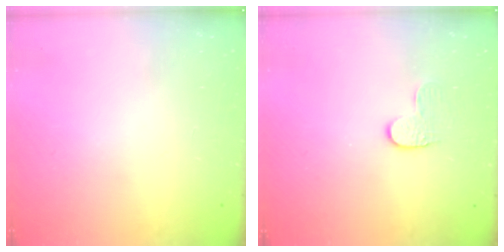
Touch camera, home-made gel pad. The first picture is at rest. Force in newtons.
{"total": 5.8, "press": 5.8, "slide": 0.5}